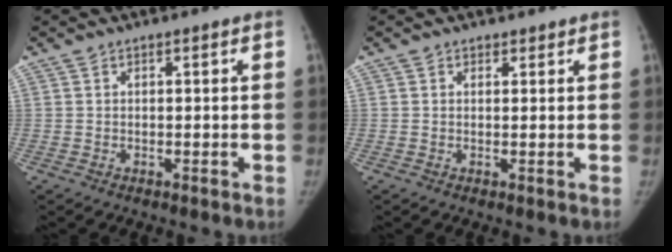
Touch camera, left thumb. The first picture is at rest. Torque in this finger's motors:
{"motor_torque": [-0.22, -0.20, -0.39, 0.23, -0.03]}